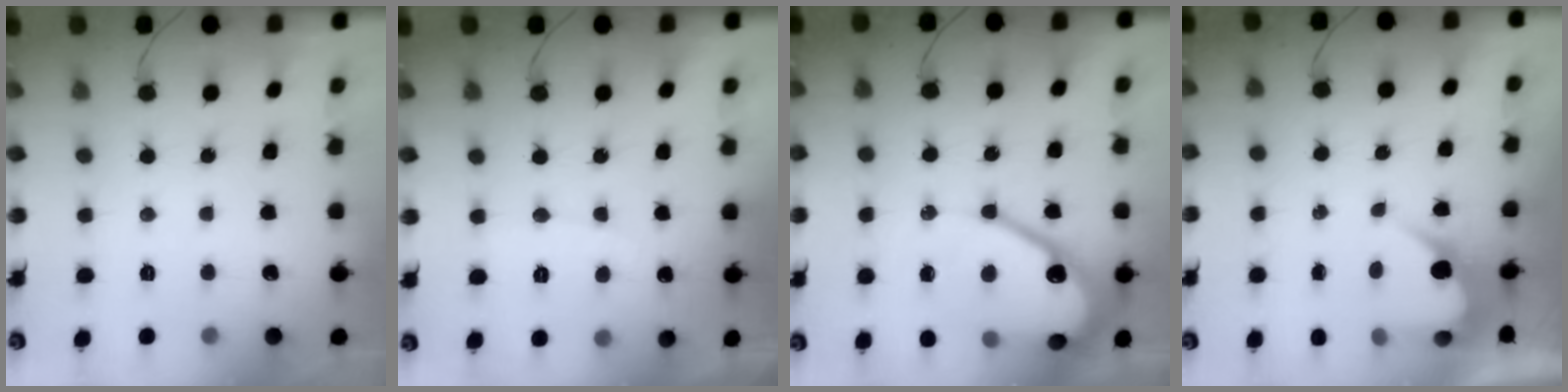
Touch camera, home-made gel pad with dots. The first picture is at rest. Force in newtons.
{"total": 3.9, "press": 3.9, "slide": 0.3}
{"total": 14.7, "press": 14.7, "slide": 0.9}
{"total": 5.1, "press": 5.0, "slide": 0.2}